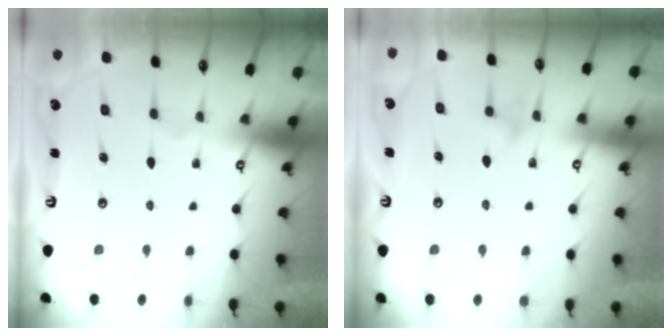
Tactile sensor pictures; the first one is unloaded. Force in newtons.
{"total": 6.7, "press": 6.7, "slide": 0.6}